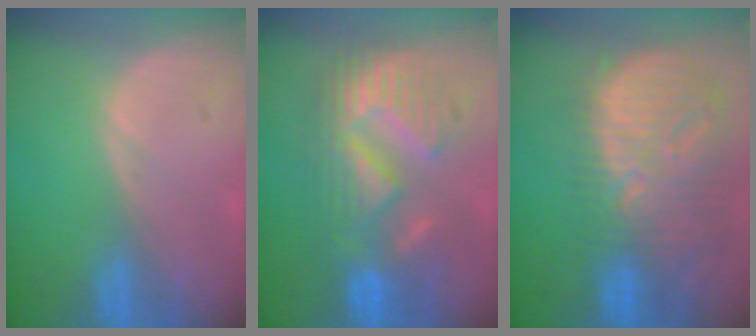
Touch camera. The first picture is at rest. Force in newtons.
{"total": 9.7, "press": 9.7, "slide": 0.5}
{"total": 13.4, "press": 11.6, "slide": 6.8}